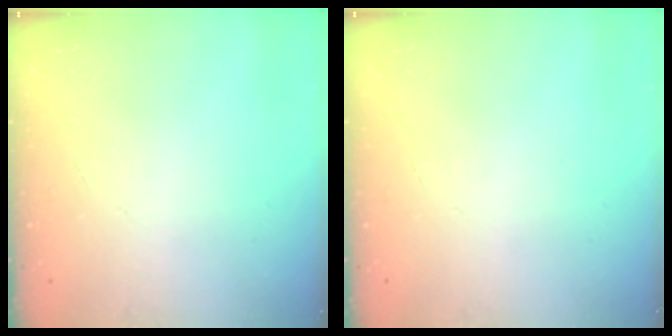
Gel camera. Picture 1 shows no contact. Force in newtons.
{"total": 0.0}